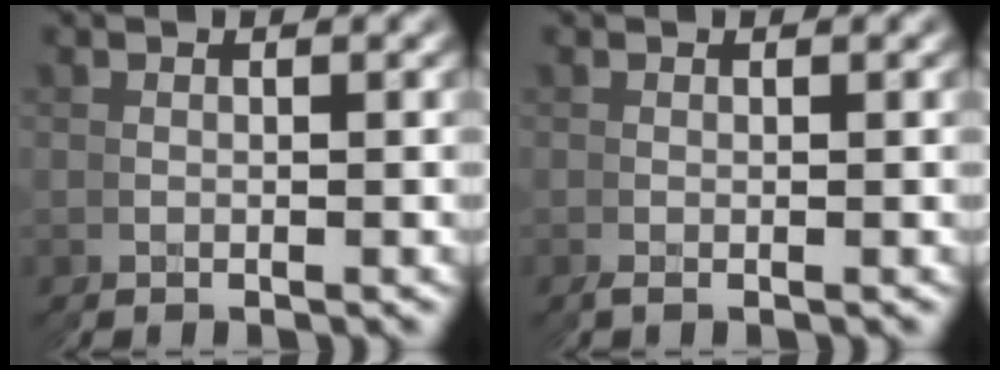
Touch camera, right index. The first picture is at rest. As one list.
[{"total": 0.7, "force": [0.0, -0.6, 0.4], "torque": [-0.002, 0.005, -0.004]}]